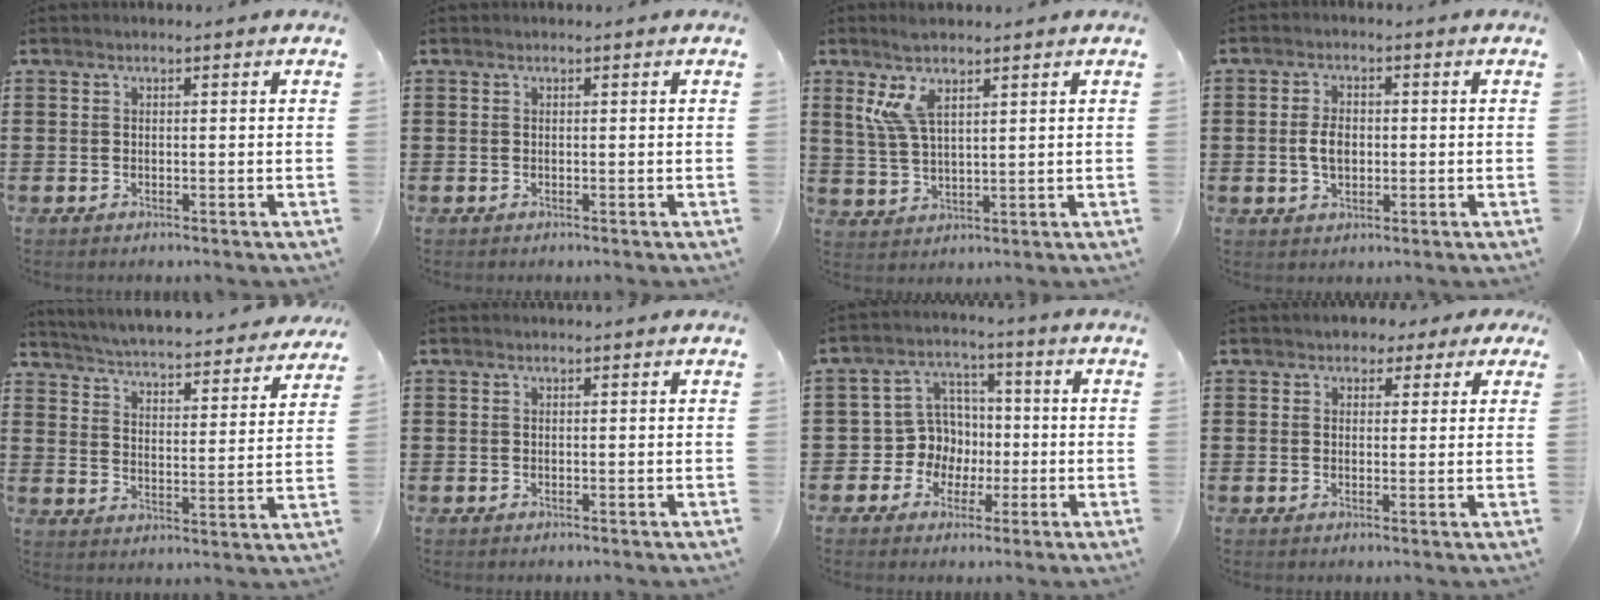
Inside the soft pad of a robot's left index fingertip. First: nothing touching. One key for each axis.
{"total": 0.0}
{"total": 6.8, "fx": 3.6, "fy": 2.0, "fz": 5.4, "tx": -0.122, "ty": 0.001, "tz": 0.063}
{"total": 4.1, "fx": -0.2, "fy": 2.5, "fz": 3.2, "tx": -0.071, "ty": 0.004, "tz": -0.006}
{"total": 4.5, "fx": 4.4, "fy": -0.6, "fz": 0.8, "tx": -0.038, "ty": -0.040, "tz": 0.070}
{"total": 0.0}
{"total": 7.5, "fx": -0.6, "fy": 7.2, "fz": 1.9, "tx": -0.078, "ty": 0.007, "tz": -0.012}
{"total": 2.4, "fx": 1.5, "fy": 1.7, "fz": 0.7, "tx": -0.017, "ty": 0.009, "tz": 0.024}